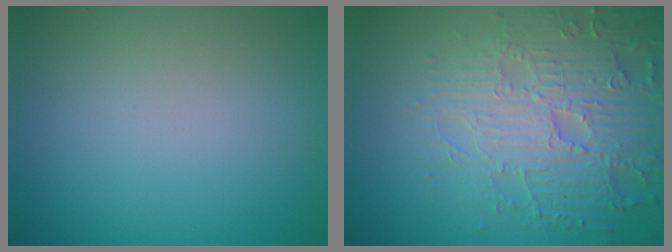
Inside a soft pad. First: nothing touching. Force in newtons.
{"total": 5.6, "press": 5.1, "slide": 2.2}